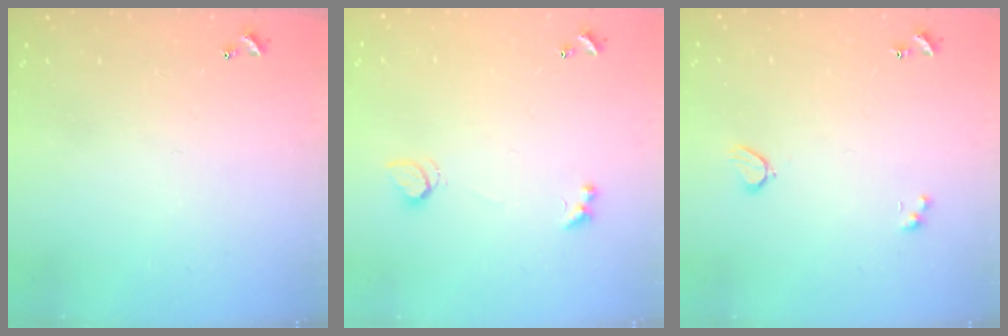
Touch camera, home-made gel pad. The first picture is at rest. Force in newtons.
{"total": 2.2, "press": 2.1, "slide": 0.6}
{"total": 3.6, "press": 3.5, "slide": 0.8}